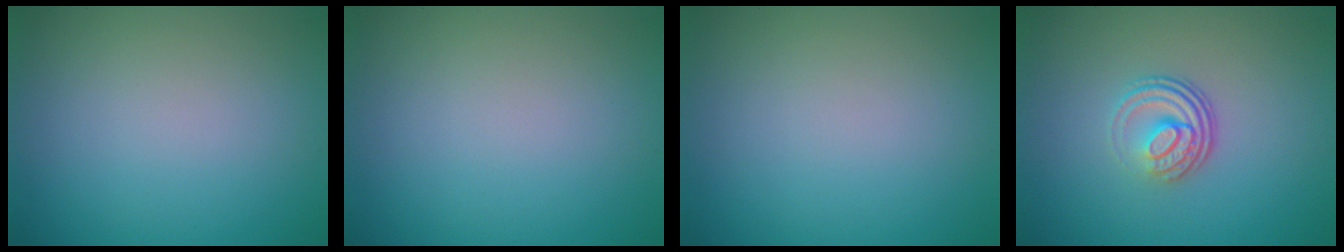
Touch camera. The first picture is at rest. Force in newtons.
{"total": 0.0}
{"total": 0.0}
{"total": 3.6, "press": 2.4, "slide": 2.6}